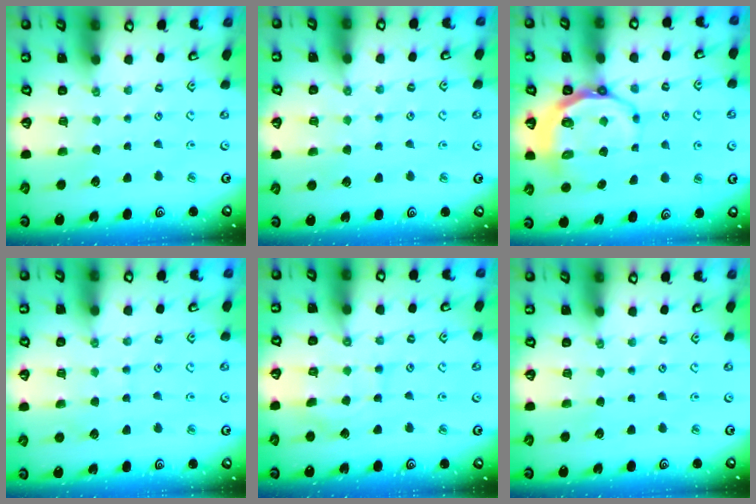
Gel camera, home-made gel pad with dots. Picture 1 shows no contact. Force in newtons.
{"total": 5.0, "press": 5.0, "slide": 0.5}
{"total": 8.1, "press": 7.4, "slide": 3.2}
{"total": 5.1, "press": 5.1, "slide": 0.5}
{"total": 8.2, "press": 8.1, "slide": 1.0}
{"total": 0.0}